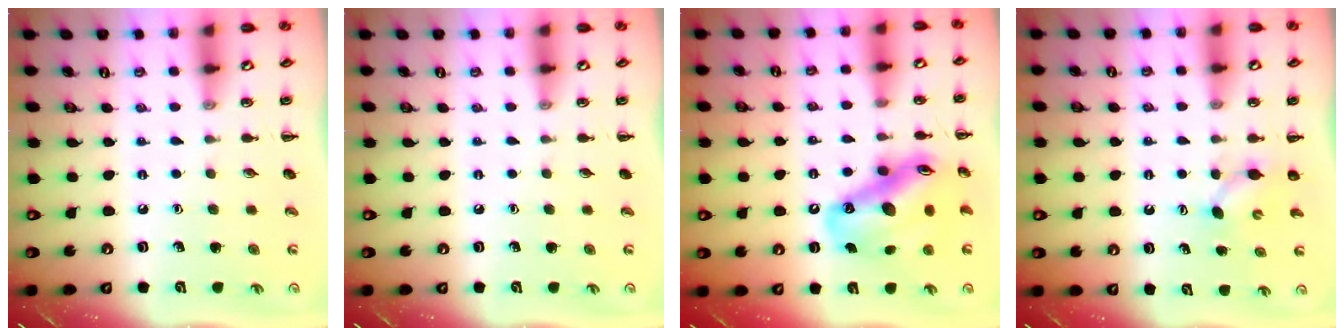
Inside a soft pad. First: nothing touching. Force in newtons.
{"total": 0.0}
{"total": 18.7, "press": 17.8, "slide": 5.6}
{"total": 3.9, "press": 3.7, "slide": 1.0}